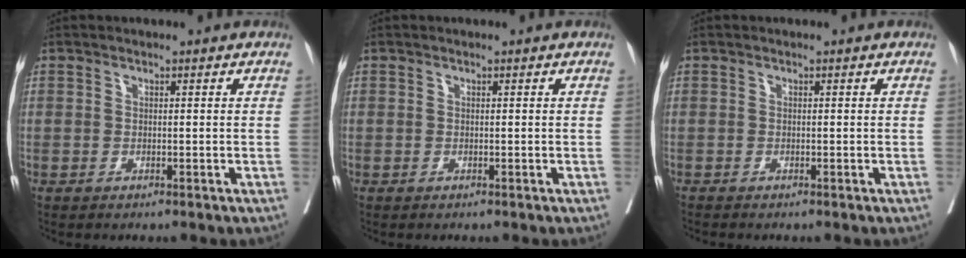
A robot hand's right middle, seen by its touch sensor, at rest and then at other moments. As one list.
[{"total": 0.0}, {"total": 0.8, "force": [-0.7, -0.2, 0.2], "torque": [-0.002, 0.000, -0.016]}]